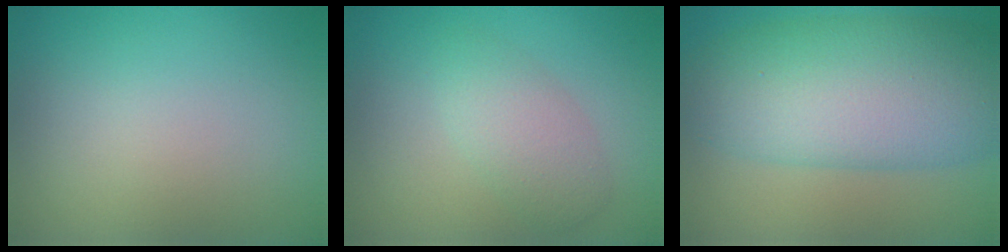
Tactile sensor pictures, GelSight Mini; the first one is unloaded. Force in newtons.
{"total": 2.9, "press": 2.9, "slide": 0.2}
{"total": 10.4, "press": 10.4, "slide": 0.1}